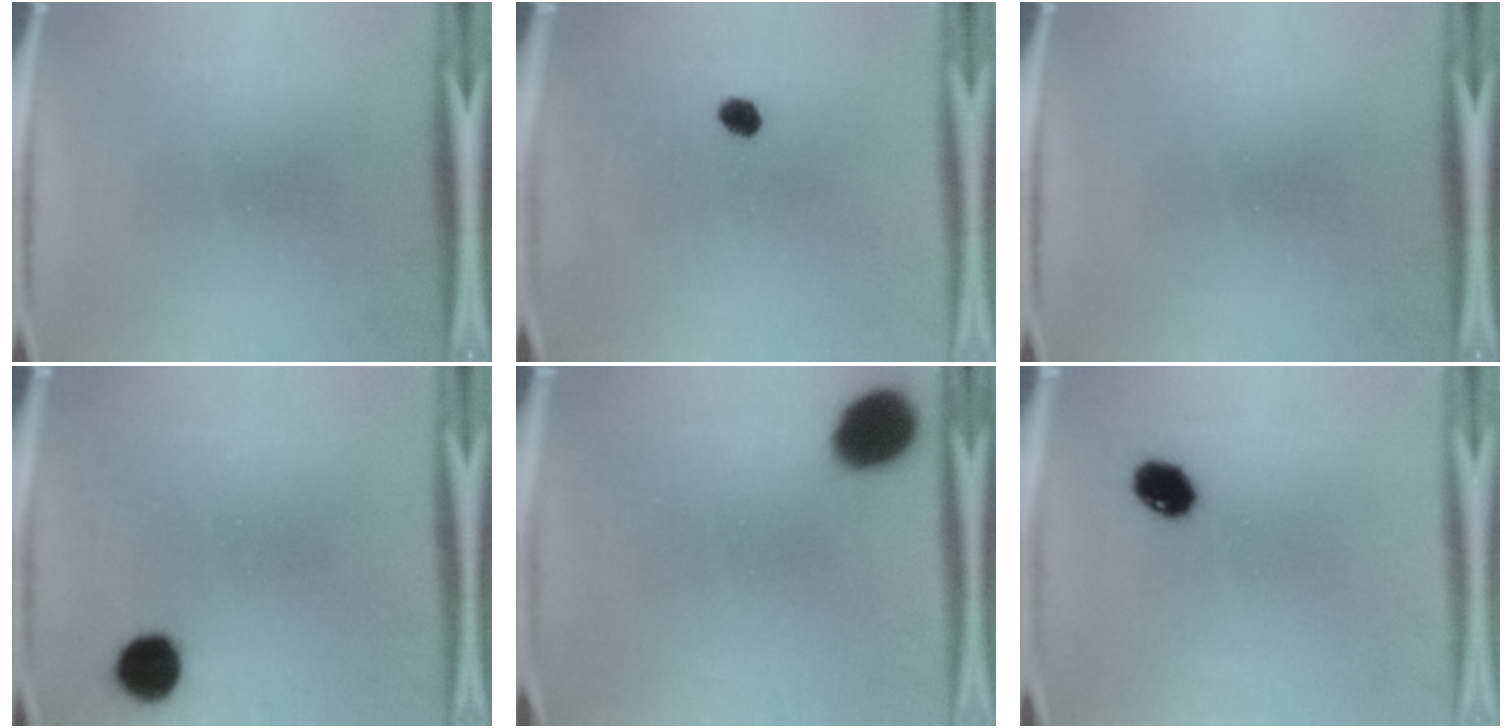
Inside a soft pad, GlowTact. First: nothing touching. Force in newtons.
{"total": 2.5}
{"total": 0.0}
{"total": 6.4}
{"total": 11.5}
{"total": 5.4}